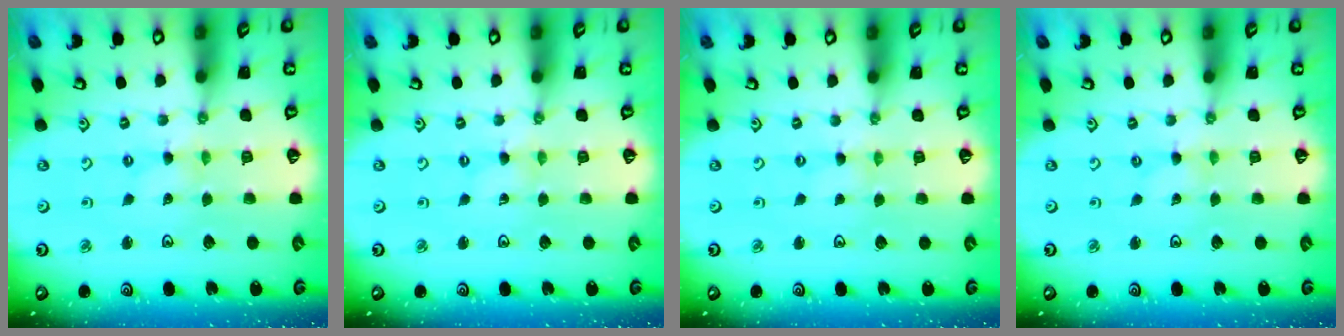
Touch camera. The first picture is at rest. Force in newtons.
{"total": 0.0}
{"total": 0.0}
{"total": 0.0}